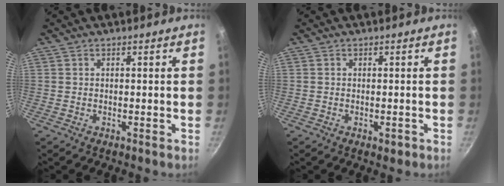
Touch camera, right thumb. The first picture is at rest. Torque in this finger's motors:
{"motor_torque": [-0.22, -0.02, -0.22, 0.08, -0.02]}